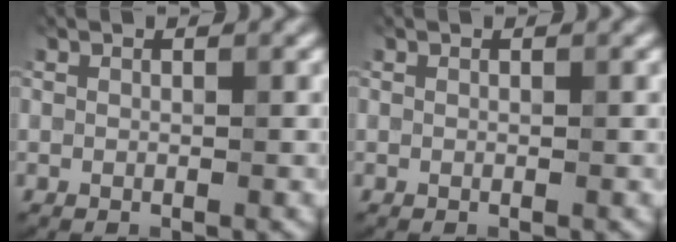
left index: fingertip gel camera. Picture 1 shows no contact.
{"total": 0.0}